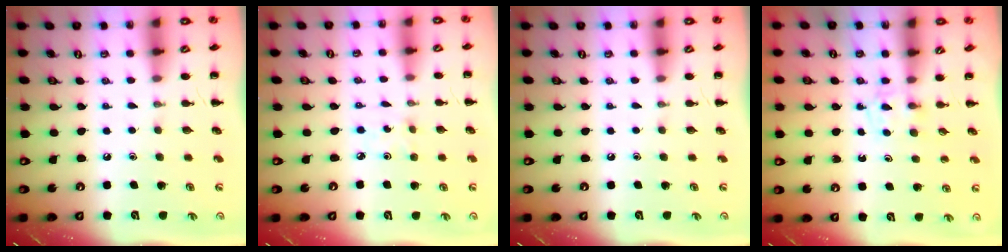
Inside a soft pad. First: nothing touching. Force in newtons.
{"total": 1.2, "press": 1.1, "slide": 0.4}
{"total": 0.0}
{"total": 2.3, "press": 2.0, "slide": 1.0}